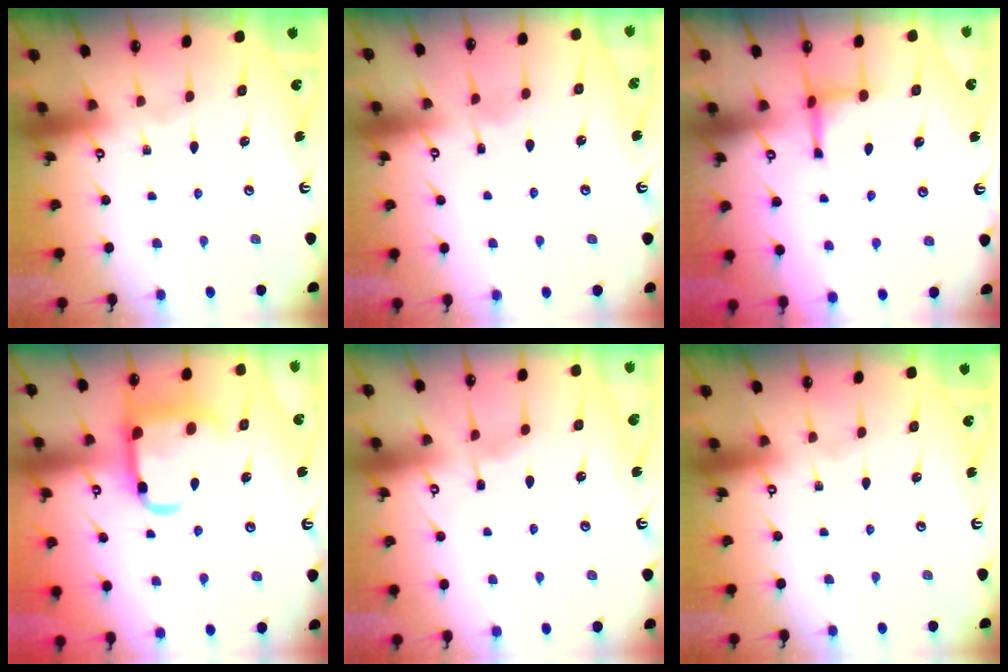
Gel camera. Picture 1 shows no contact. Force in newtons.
{"total": 4.6, "press": 4.5, "slide": 0.5}
{"total": 3.8, "press": 3.7, "slide": 0.9}
{"total": 17.1, "press": 17.0, "slide": 1.3}
{"total": 3.8, "press": 3.8, "slide": 0.5}
{"total": 0.0}